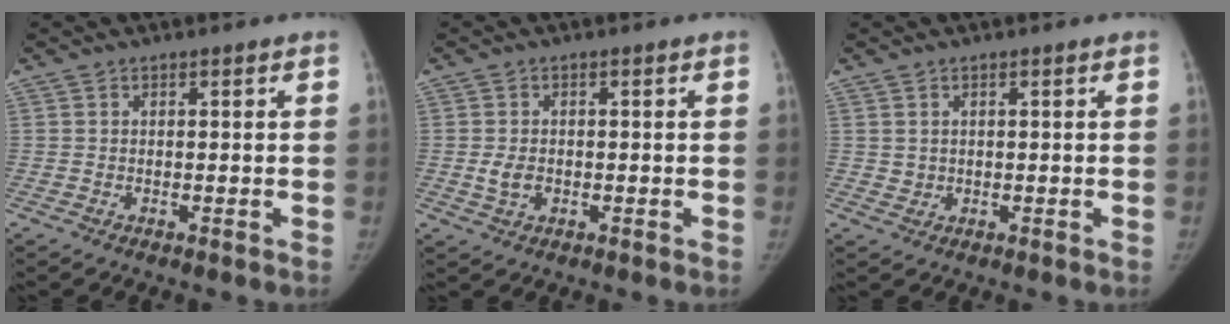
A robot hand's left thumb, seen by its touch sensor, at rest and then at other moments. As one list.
[{"total": 2.9, "force": [-0.4, 2.2, 1.9], "torque": [-0.032, 0.000, -0.004]}, {"total": 1.3, "force": [0.5, 1.1, 0.3], "torque": [0.002, -0.003, 0.010]}]